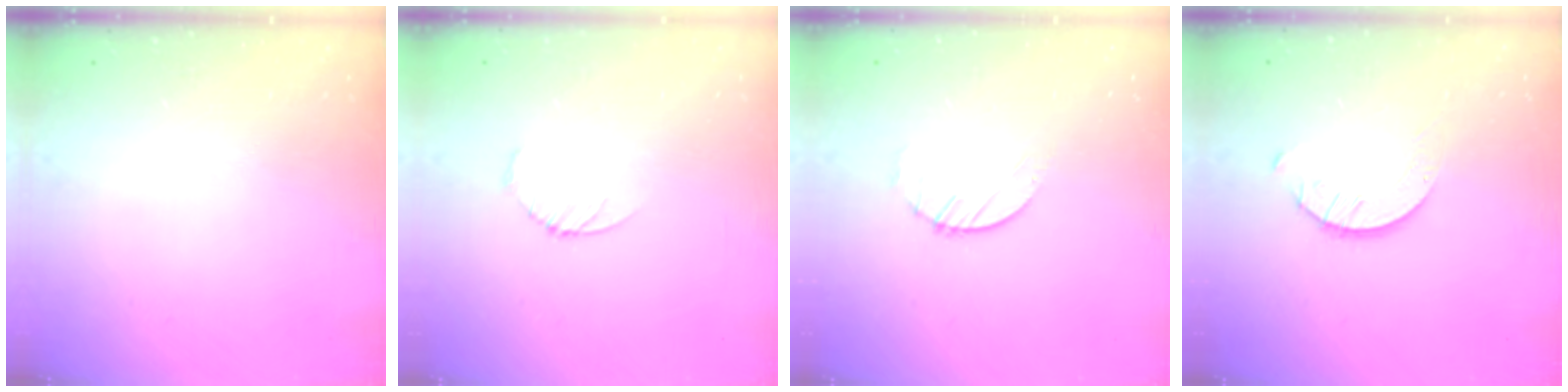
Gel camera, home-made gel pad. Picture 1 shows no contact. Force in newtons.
{"total": 3.2, "press": 3.1, "slide": 0.4}
{"total": 1.4, "press": 1.3, "slide": 0.2}
{"total": 2.1, "press": 2.1, "slide": 0.2}